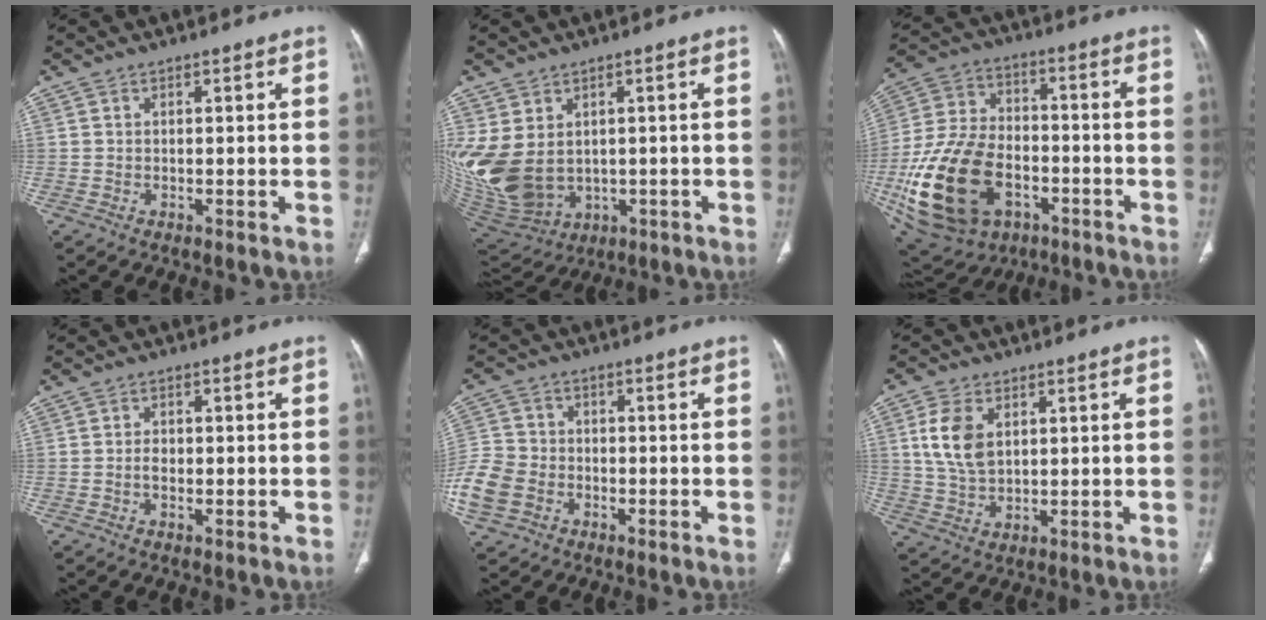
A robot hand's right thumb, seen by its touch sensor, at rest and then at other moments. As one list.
[{"total": 15.7, "force": [0.0, 11.9, 10.2], "torque": [-0.238, -0.008, 0.042]}, {"total": 25.1, "force": [-7.9, 16.7, 17.0], "torque": [-0.348, 0.025, -0.117]}, {"total": 1.9, "force": [-0.5, 1.2, 1.5], "torque": [-0.027, 0.004, -0.010]}, {"total": 9.7, "force": [-3.7, 7.6, 4.9], "torque": [-0.108, 0.018, -0.073]}, {"total": 8.2, "force": [2.3, 5.2, 5.9], "torque": [-0.111, -0.004, 0.051]}]